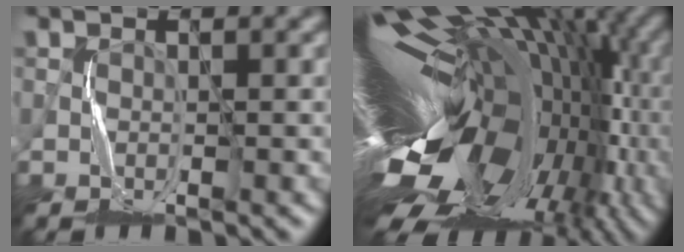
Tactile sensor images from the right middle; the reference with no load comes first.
{"total": 20.3, "force": [-1.9, 11.3, 16.7], "torque": [-0.272, -0.019, -0.022]}